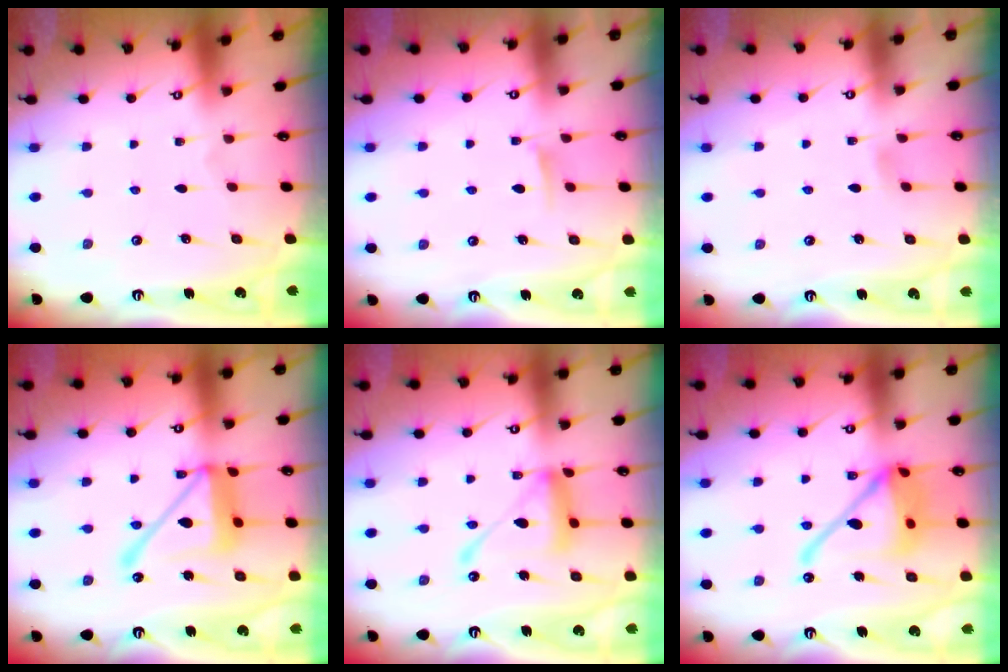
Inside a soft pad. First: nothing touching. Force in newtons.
{"total": 5.7, "press": 5.6, "slide": 0.9}
{"total": 2.9, "press": 2.9, "slide": 0.5}
{"total": 17.0, "press": 16.9, "slide": 1.6}
{"total": 13.9, "press": 13.8, "slide": 1.4}
{"total": 17.8, "press": 17.7, "slide": 2.0}